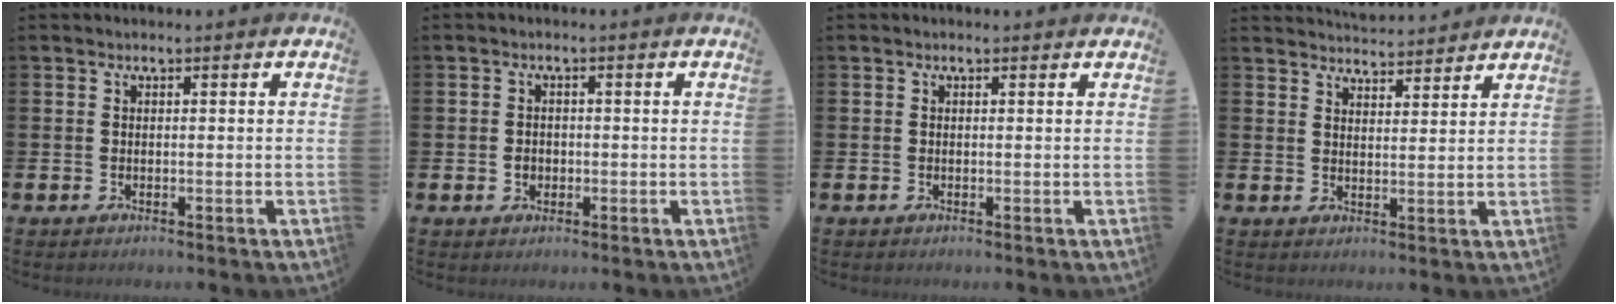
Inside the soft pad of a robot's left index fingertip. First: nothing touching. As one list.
[{"total": 1.6, "force": [-0.3, 1.4, 0.7], "torque": [-0.001, 0.001, -0.012]}, {"total": 0.0}, {"total": 4.4, "force": [4.4, 0.2, -0.2], "torque": [-0.001, -0.027, 0.080]}]